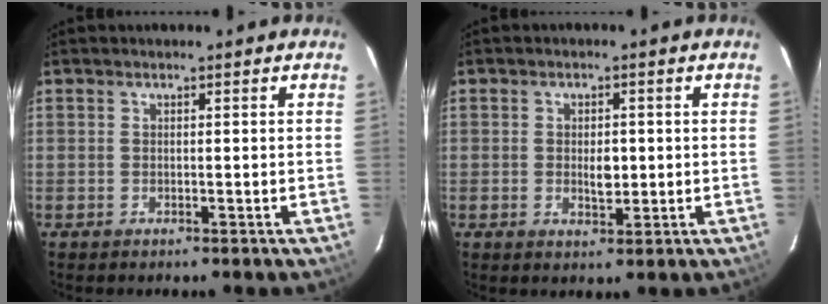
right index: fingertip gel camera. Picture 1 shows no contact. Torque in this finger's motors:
{"motor_torque": [0.28, 0.30, 0.04, 0.04]}